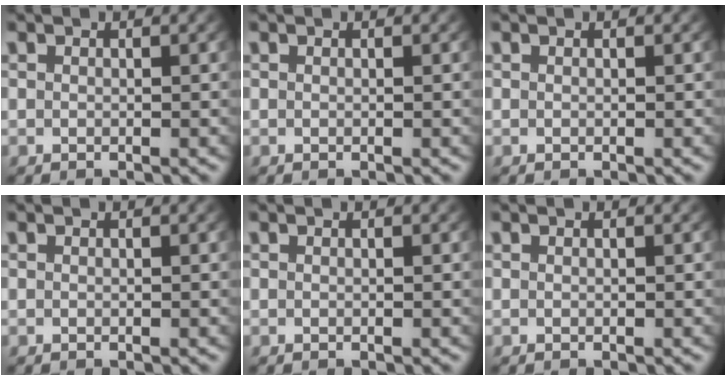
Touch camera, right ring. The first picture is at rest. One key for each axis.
{"total": 0.0}
{"total": 0.0}
{"total": 0.0}
{"total": 0.0}
{"total": 0.0}